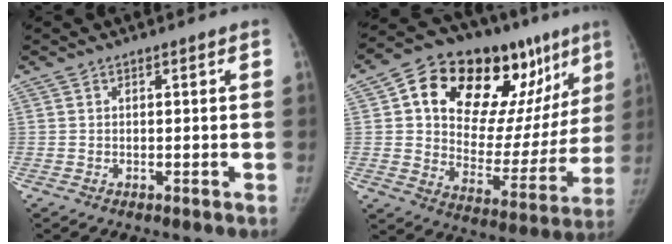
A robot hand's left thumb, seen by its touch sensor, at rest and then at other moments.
{"total": 29.5, "force": [14.8, 15.0, 20.6], "torque": [-0.254, -0.003, 0.233]}